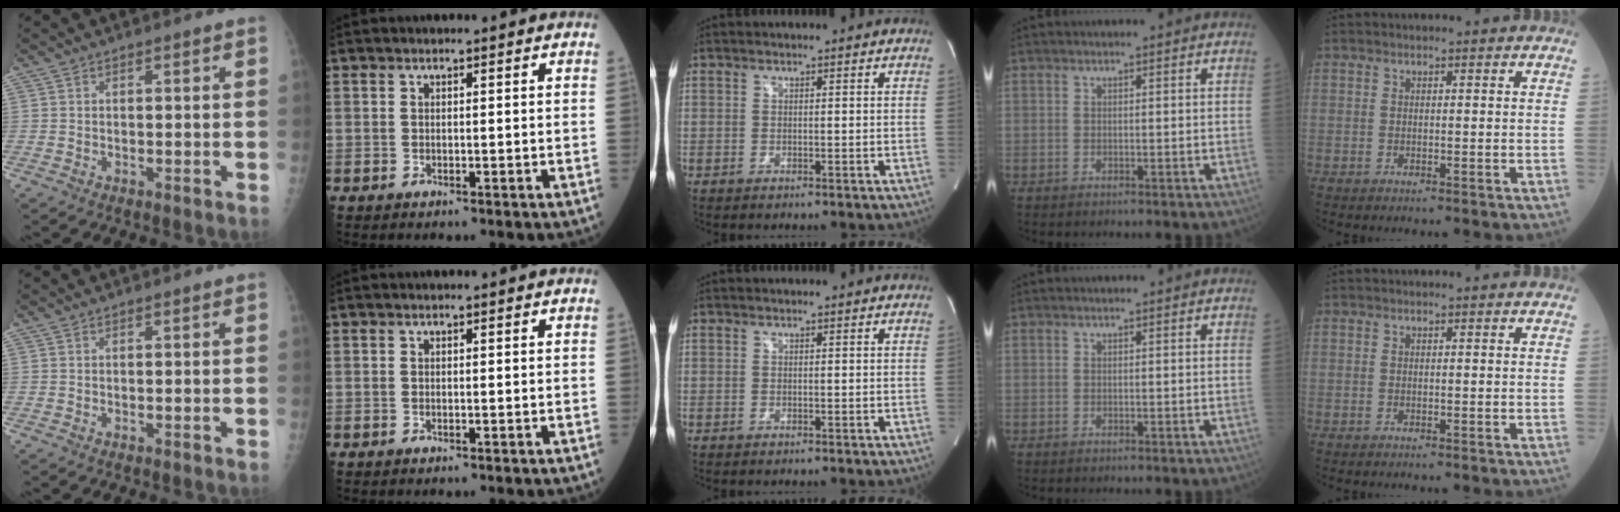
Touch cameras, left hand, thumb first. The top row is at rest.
{}